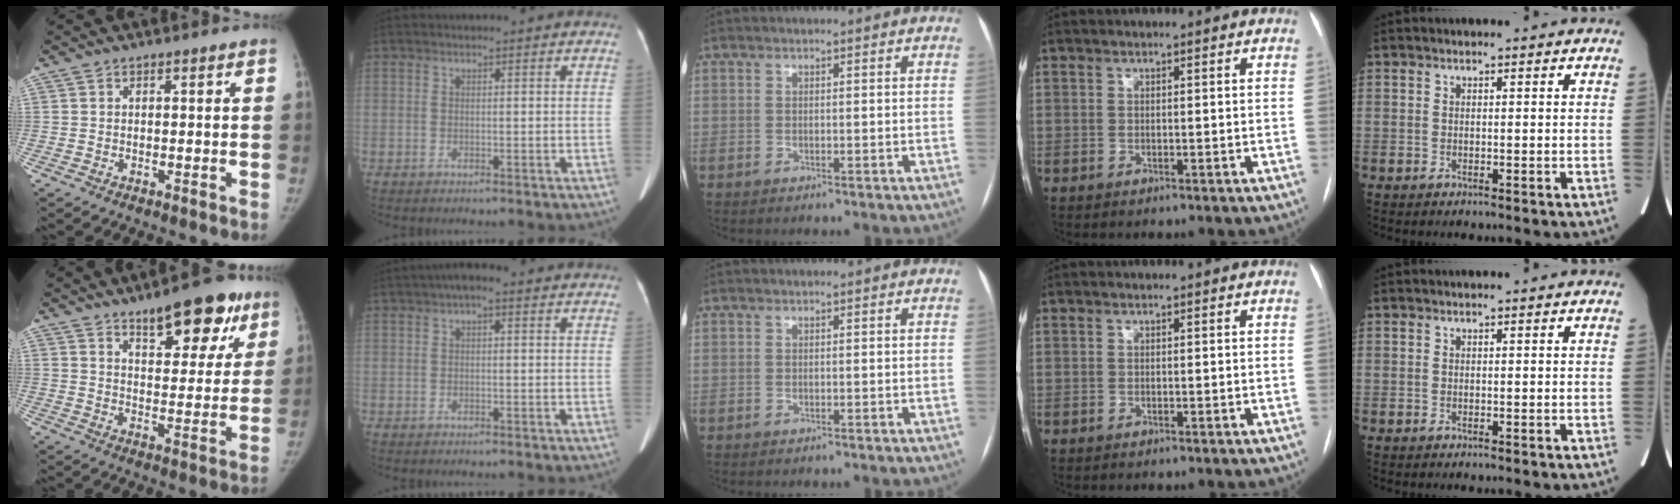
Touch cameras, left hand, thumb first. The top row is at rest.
{"thumb": {"total": 15.4, "force": [9.5, 6.1, 10.5], "torque": [-0.091, -0.037, 0.134]}, "index": {"total": 2.1, "force": [0.7, 0.8, 1.8], "torque": [-0.025, 0.010, 0.005]}}